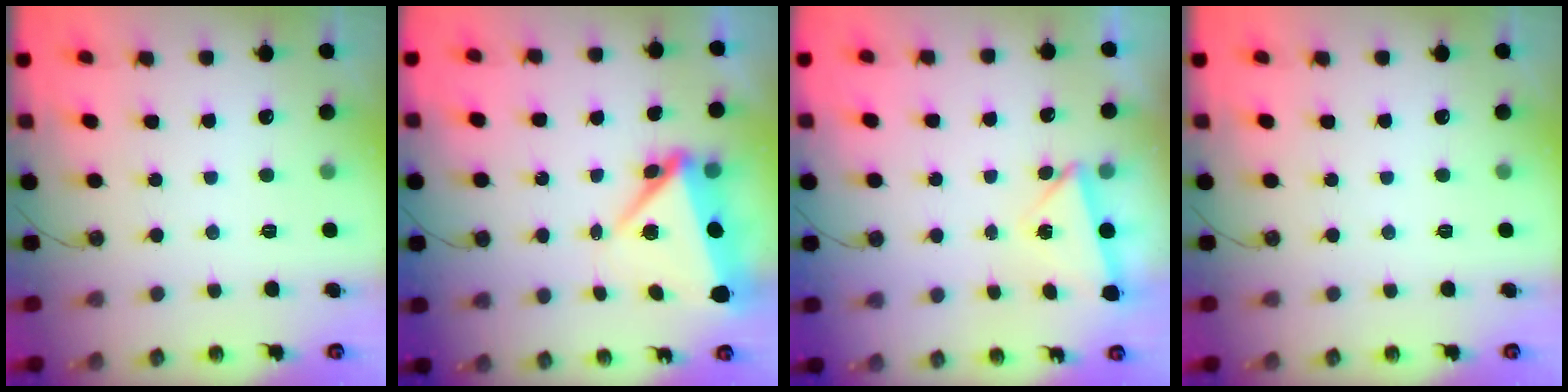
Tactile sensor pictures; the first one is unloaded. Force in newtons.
{"total": 7.0, "press": 6.8, "slide": 1.8}
{"total": 2.9, "press": 2.7, "slide": 1.2}
{"total": 0.0}